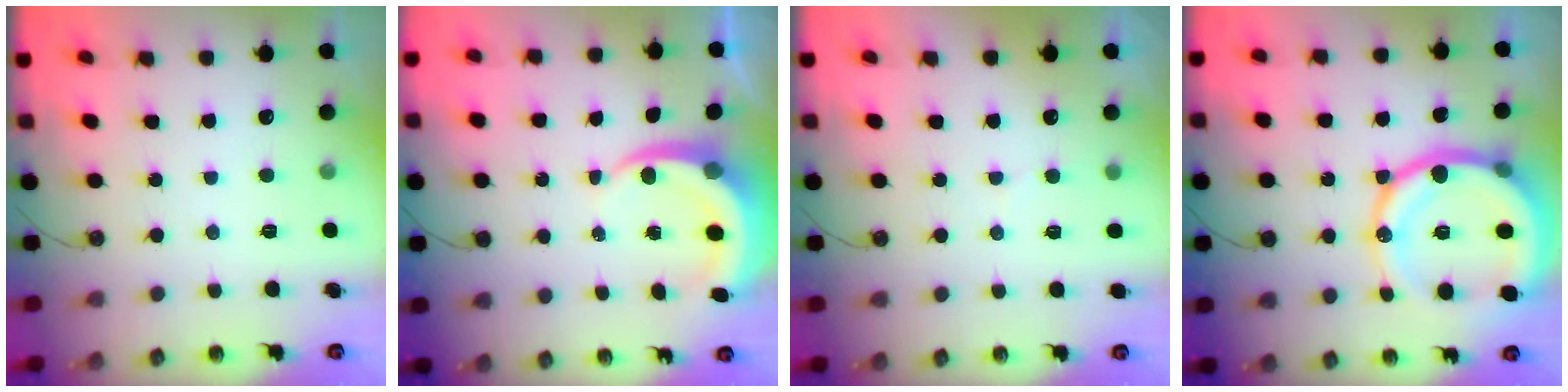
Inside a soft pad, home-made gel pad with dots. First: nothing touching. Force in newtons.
{"total": 6.3, "press": 6.3, "slide": 0.8}
{"total": 4.3, "press": 3.9, "slide": 1.7}
{"total": 23.7, "press": 23.4, "slide": 3.8}